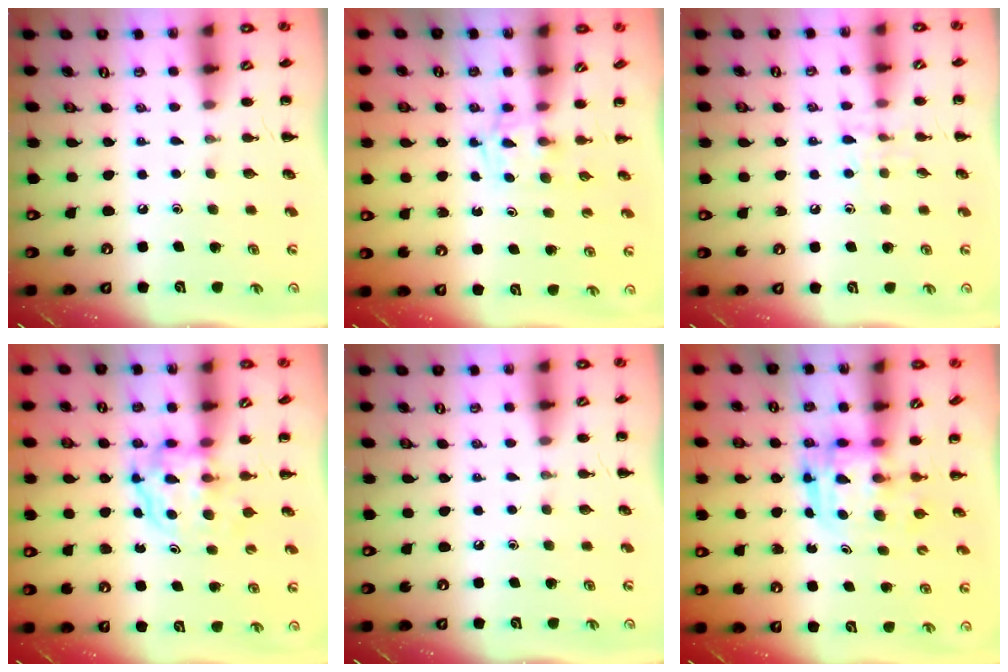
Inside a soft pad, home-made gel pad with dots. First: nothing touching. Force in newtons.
{"total": 2.5, "press": 2.2, "slide": 1.3}
{"total": 5.6, "press": 5.5, "slide": 1.0}
{"total": 3.9, "press": 3.9, "slide": 0.2}
{"total": 0.0}
{"total": 3.2, "press": 3.2, "slide": 0.3}